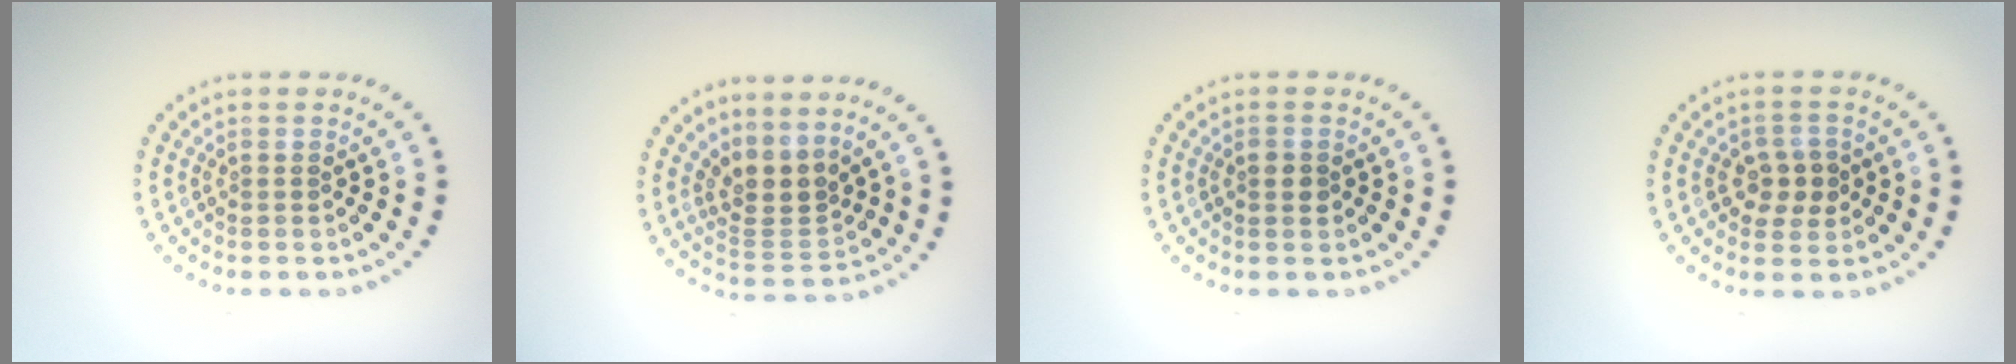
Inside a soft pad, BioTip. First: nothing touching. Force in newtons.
{"total": 3.0, "press": 2.1, "slide": 2.1}
{"total": 0.9, "press": 0.9, "slide": 0.0}
{"total": 2.6, "press": 2.5, "slide": 0.5}